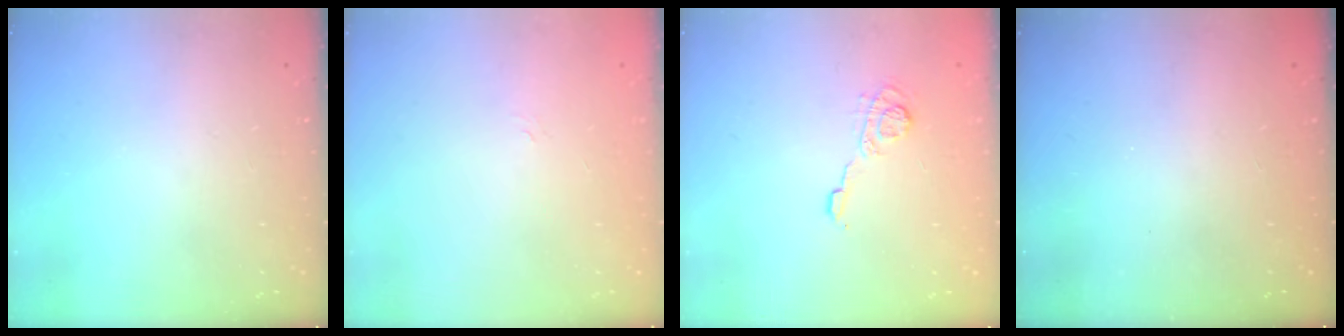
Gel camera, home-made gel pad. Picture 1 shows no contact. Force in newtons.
{"total": 2.3, "press": 2.0, "slide": 1.1}
{"total": 5.9, "press": 5.8, "slide": 1.0}
{"total": 2.4, "press": 2.3, "slide": 0.8}